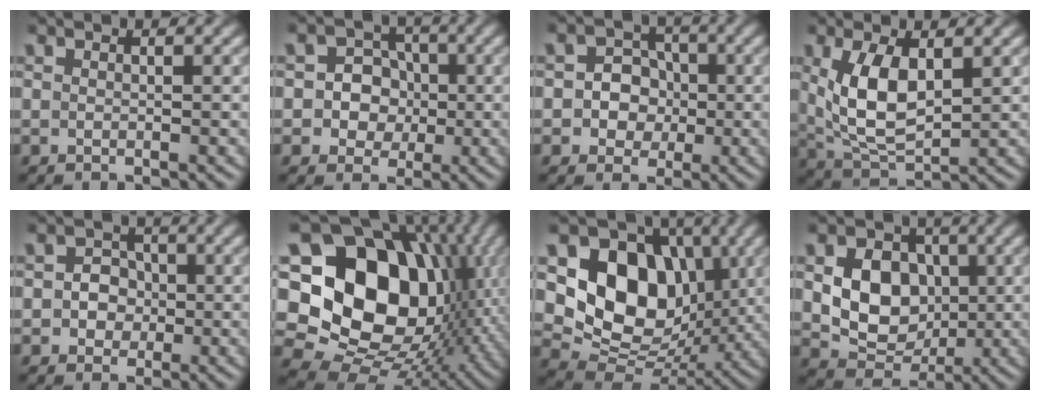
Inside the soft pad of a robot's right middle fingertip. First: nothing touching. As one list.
[{"total": 4.9, "force": [-0.2, 4.6, 1.9], "torque": [-0.010, 0.020, -0.028]}, {"total": 4.2, "force": [-0.2, 3.8, 1.7], "torque": [-0.004, 0.009, -0.026]}, {"total": 5.9, "force": [1.2, 2.9, 5.0], "torque": [-0.110, -0.004, 0.031]}, {"total": 2.8, "force": [-0.2, 2.5, 1.2], "torque": [0.000, 0.002, -0.017]}, {"total": 21.2, "force": [3.3, 16.5, 12.8], "torque": [-0.243, 0.021, 0.071]}, {"total": 11.0, "force": [2.1, 8.5, 6.6], "torque": [-0.120, -0.015, 0.034]}, {"total": 6.9, "force": [0.5, 5.4, 4.3], "torque": [-0.078, -0.004, 0.007]}]